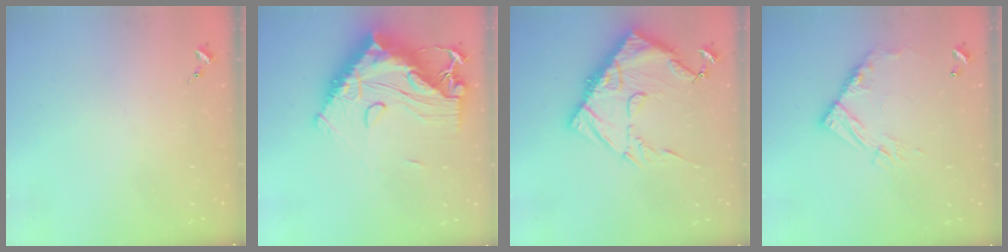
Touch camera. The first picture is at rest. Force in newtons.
{"total": 22.9, "press": 22.7, "slide": 2.4}
{"total": 18.0, "press": 17.9, "slide": 1.9}
{"total": 11.8, "press": 11.7, "slide": 1.0}